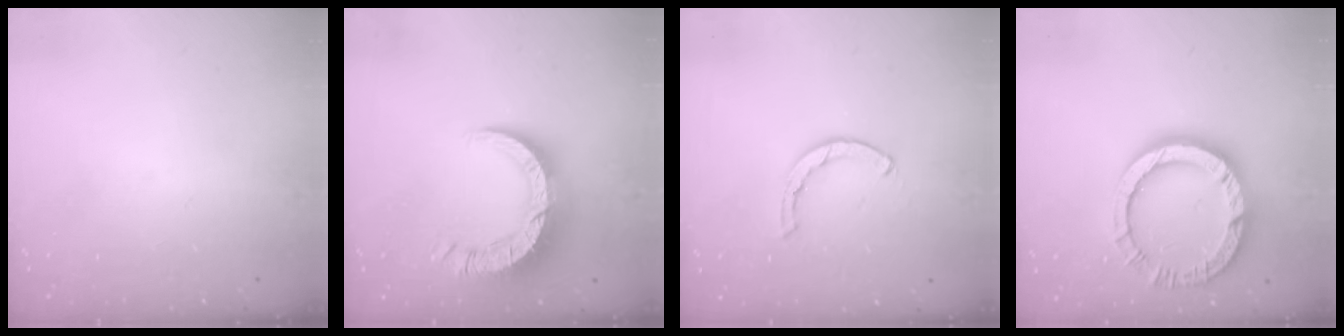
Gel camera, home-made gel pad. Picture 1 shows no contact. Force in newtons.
{"total": 11.3, "press": 11.2, "slide": 1.3}
{"total": 2.1, "press": 2.1, "slide": 0.2}
{"total": 15.1, "press": 15.0, "slide": 1.5}